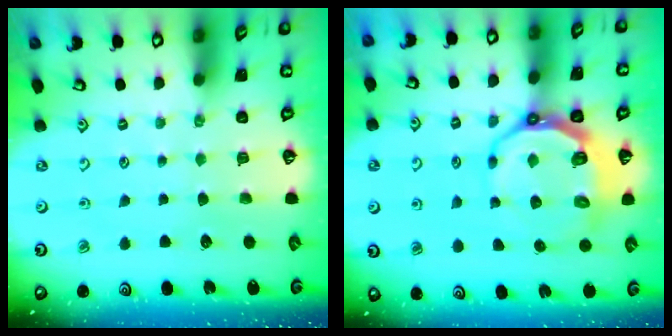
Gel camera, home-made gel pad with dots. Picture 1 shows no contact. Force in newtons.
{"total": 9.7, "press": 8.8, "slide": 4.1}